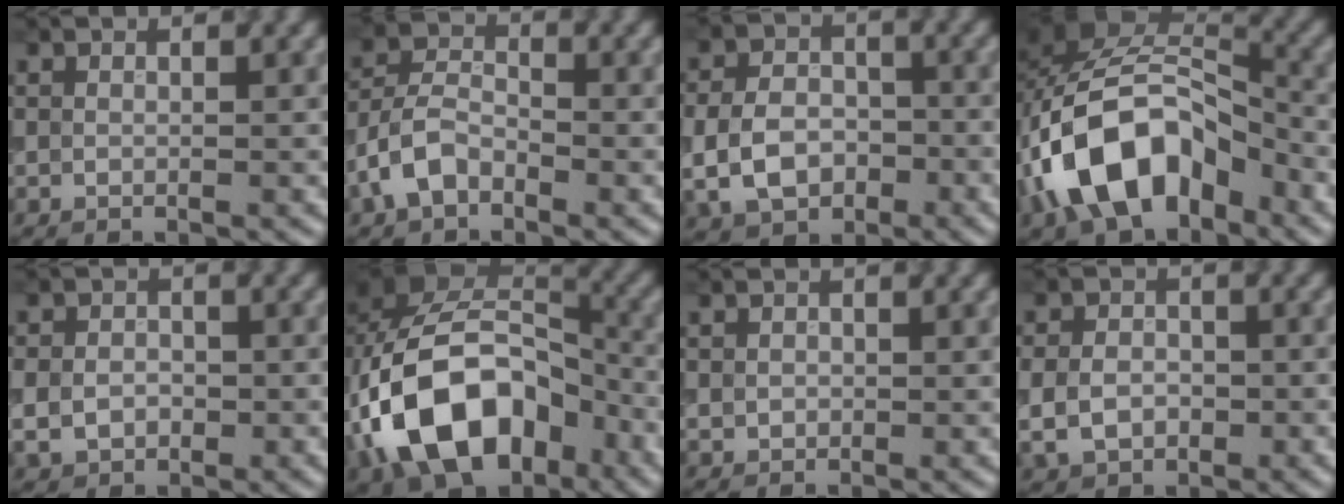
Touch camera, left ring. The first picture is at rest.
{"total": 3.9, "force": [-2.1, 2.3, 2.3], "torque": [-0.046, 0.008, -0.050]}
{"total": 5.7, "force": [-1.8, 4.2, 3.5], "torque": [-0.067, -0.003, -0.037]}
{"total": 11.2, "force": [-4.7, 6.9, 7.5], "torque": [-0.134, 0.015, -0.091]}
{"total": 3.5, "force": [-0.7, 2.8, 2.0], "torque": [-0.035, -0.006, -0.013]}
{"total": 13.6, "force": [-4.6, 9.1, 9.0], "torque": [-0.161, 0.009, -0.088]}
{"total": 0.9, "force": [0.0, 0.9, 0.4], "torque": [-0.002, -0.002, -0.002]}
{"total": 4.2, "force": [-1.1, 3.1, 2.5], "torque": [-0.041, -0.005, -0.022]}